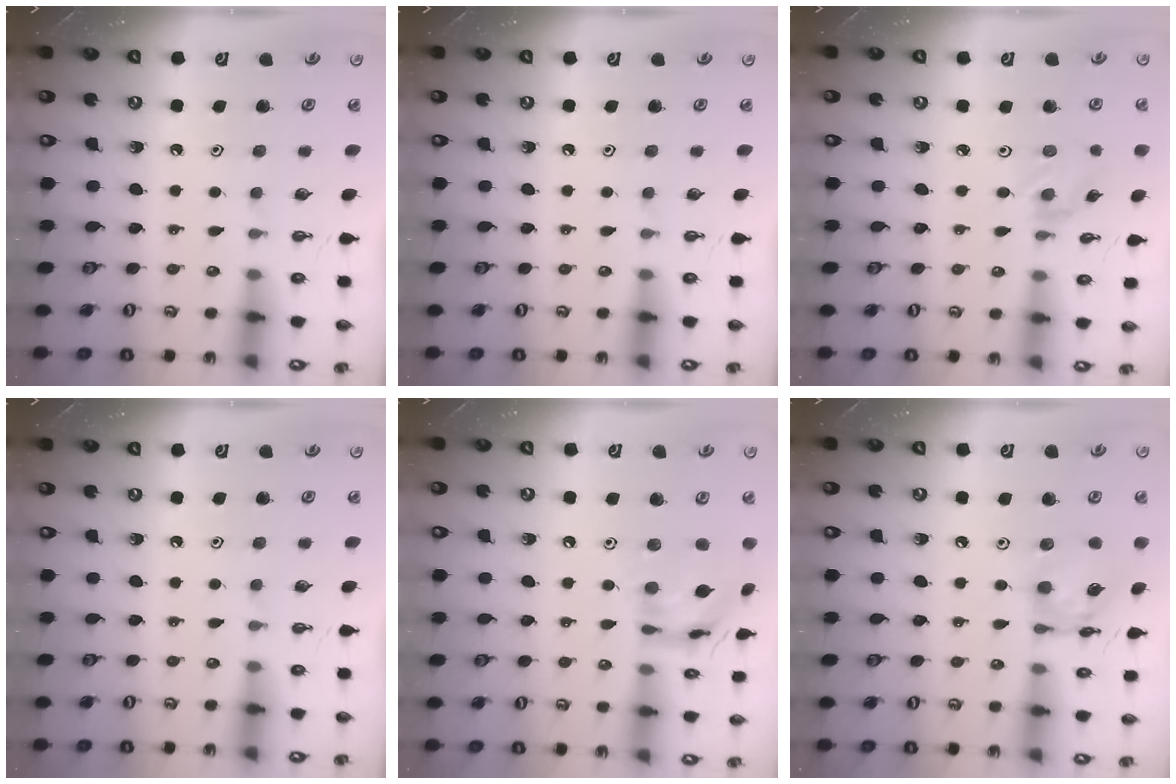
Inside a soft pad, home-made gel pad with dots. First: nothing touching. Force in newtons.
{"total": 0.0}
{"total": 1.6, "press": 1.5, "slide": 0.3}
{"total": 0.0}
{"total": 13.8, "press": 13.7, "slide": 1.1}
{"total": 12.9, "press": 12.8, "slide": 1.1}